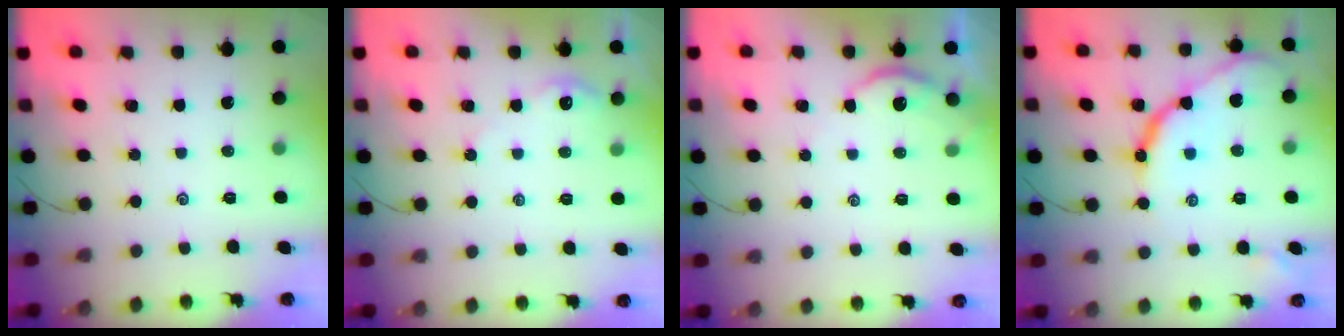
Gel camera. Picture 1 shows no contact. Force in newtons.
{"total": 3.9, "press": 3.9, "slide": 0.5}
{"total": 3.1, "press": 3.0, "slide": 0.3}
{"total": 10.9, "press": 10.9, "slide": 0.6}